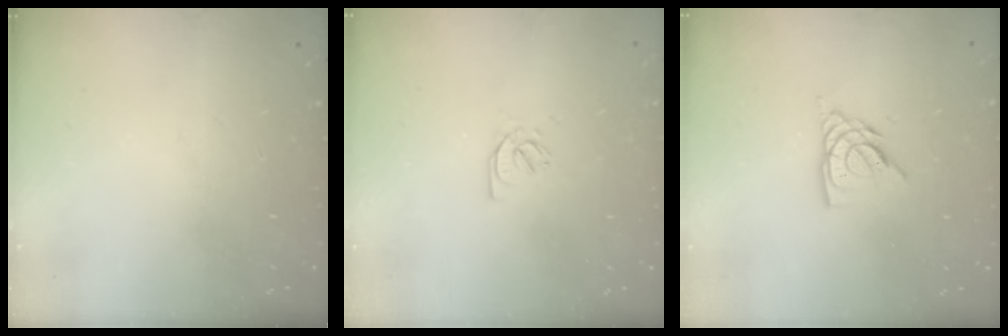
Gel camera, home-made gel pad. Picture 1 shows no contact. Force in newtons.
{"total": 2.6, "press": 2.6, "slide": 0.4}
{"total": 7.3, "press": 7.3, "slide": 0.6}